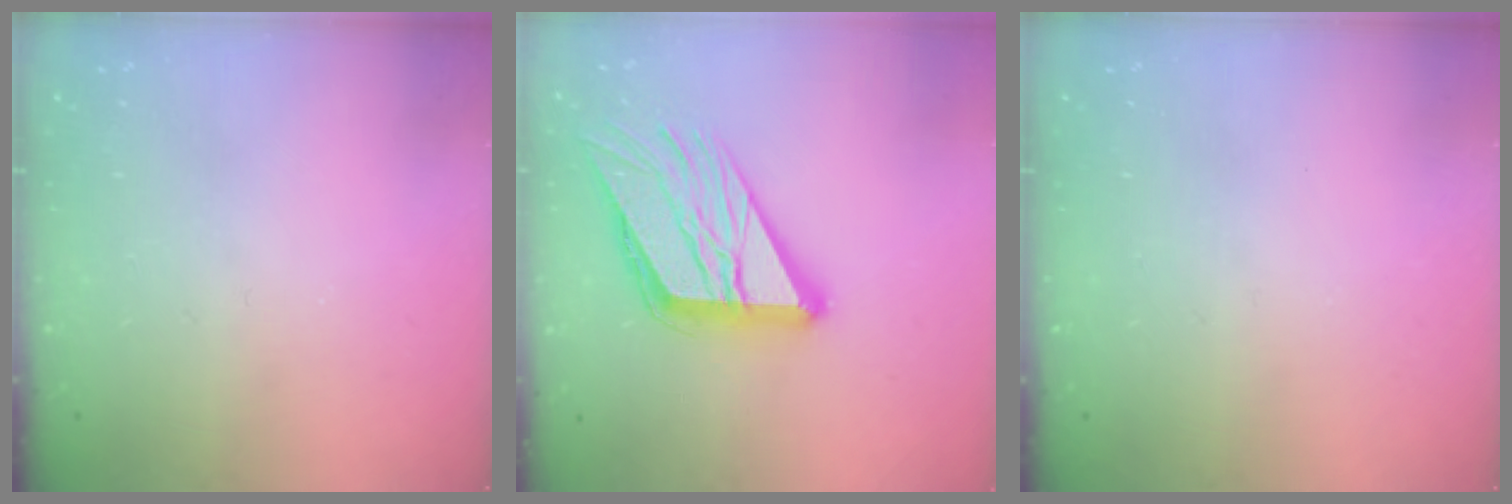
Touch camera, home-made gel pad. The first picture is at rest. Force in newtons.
{"total": 18.0, "press": 17.9, "slide": 2.5}
{"total": 0.0}